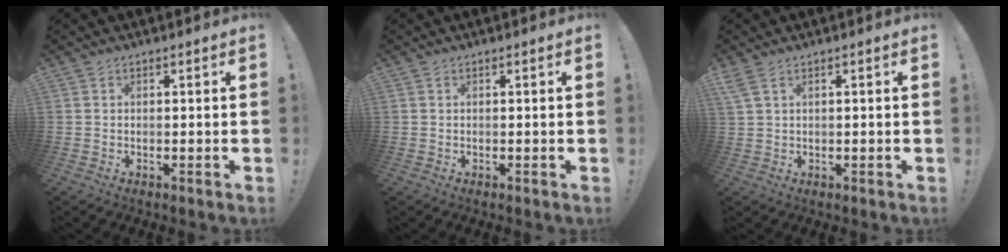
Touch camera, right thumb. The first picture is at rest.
{"total": 0.0}
{"total": 2.9, "force": [1.8, 0.9, 2.1], "torque": [-0.041, -0.004, 0.035]}